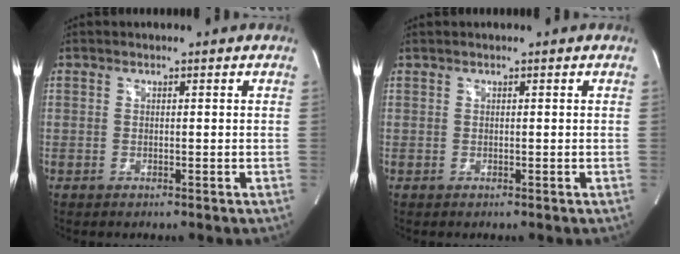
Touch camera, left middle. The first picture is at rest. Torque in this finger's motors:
{"motor_torque": [0.24, 0.05, -0.05, -0.01]}